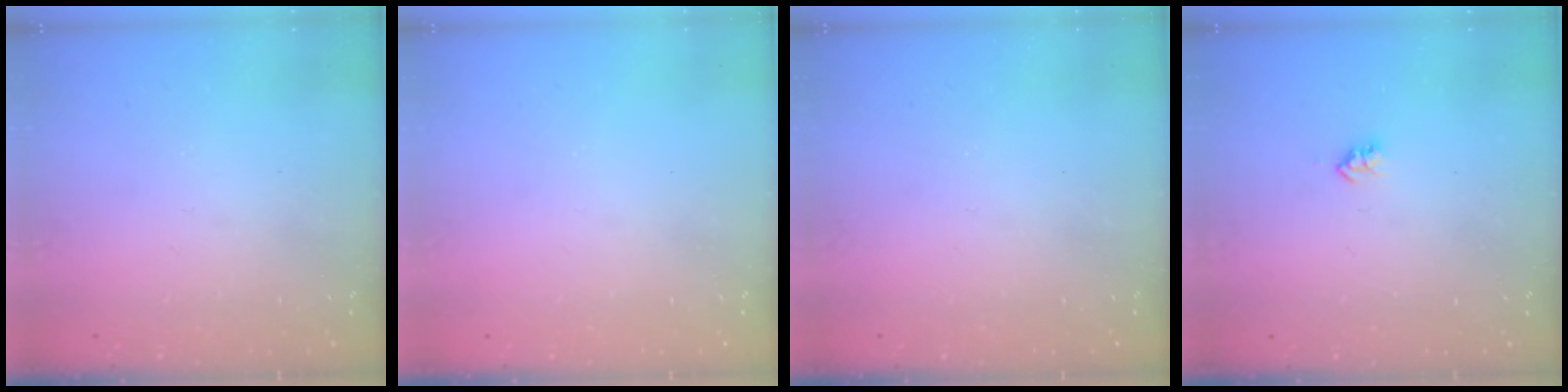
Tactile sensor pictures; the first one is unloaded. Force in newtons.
{"total": 0.0}
{"total": 0.0}
{"total": 2.6, "press": 2.5, "slide": 0.4}